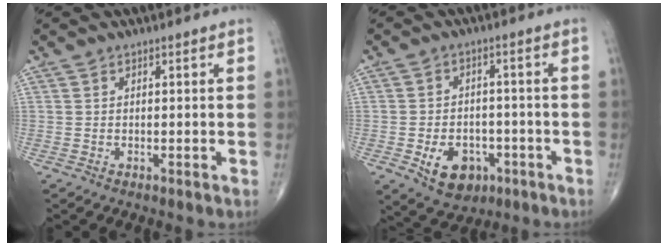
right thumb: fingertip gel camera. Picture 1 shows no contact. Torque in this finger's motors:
{"motor_torque": [-0.11, 0.26, 0.35, 0.21, 0.05]}